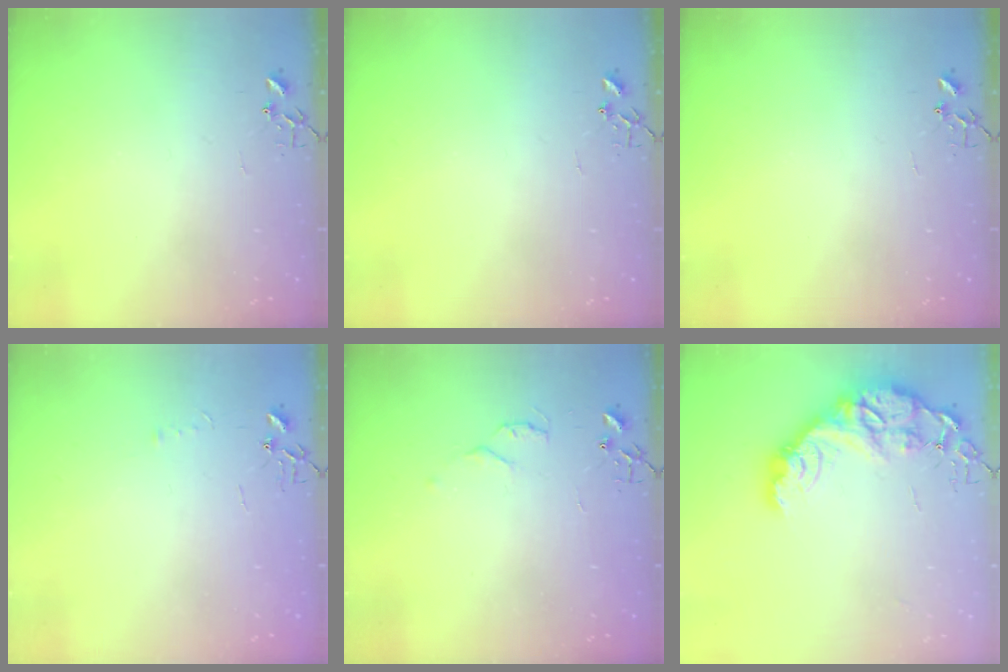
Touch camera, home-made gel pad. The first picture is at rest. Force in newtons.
{"total": 0.0}
{"total": 0.0}
{"total": 3.1, "press": 3.1, "slide": 0.5}
{"total": 4.7, "press": 4.7, "slide": 0.6}
{"total": 19.0, "press": 19.0, "slide": 1.4}